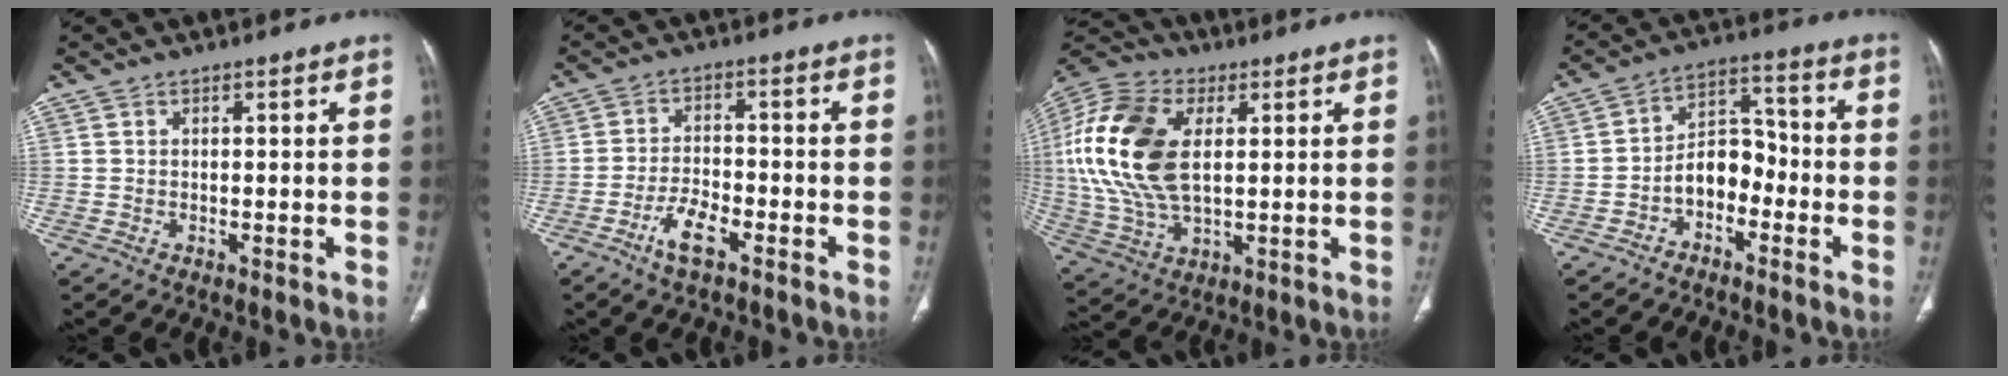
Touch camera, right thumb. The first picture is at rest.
{"total": 5.9, "force": [-3.6, 2.0, 4.2], "torque": [-0.082, 0.019, -0.065]}
{"total": 20.1, "force": [3.3, 11.8, 15.9], "torque": [-0.336, -0.002, 0.058]}
{"total": 8.0, "force": [-3.2, 5.4, 4.9], "torque": [-0.055, 0.048, -0.065]}